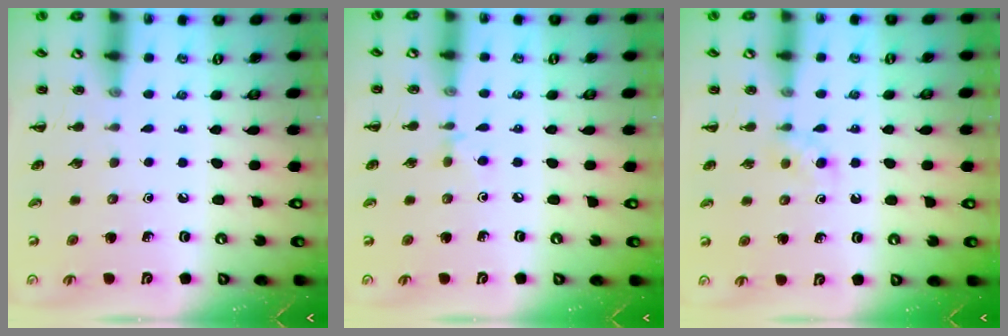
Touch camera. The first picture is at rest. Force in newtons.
{"total": 3.0, "press": 2.8, "slide": 1.1}
{"total": 3.0, "press": 2.7, "slide": 1.2}